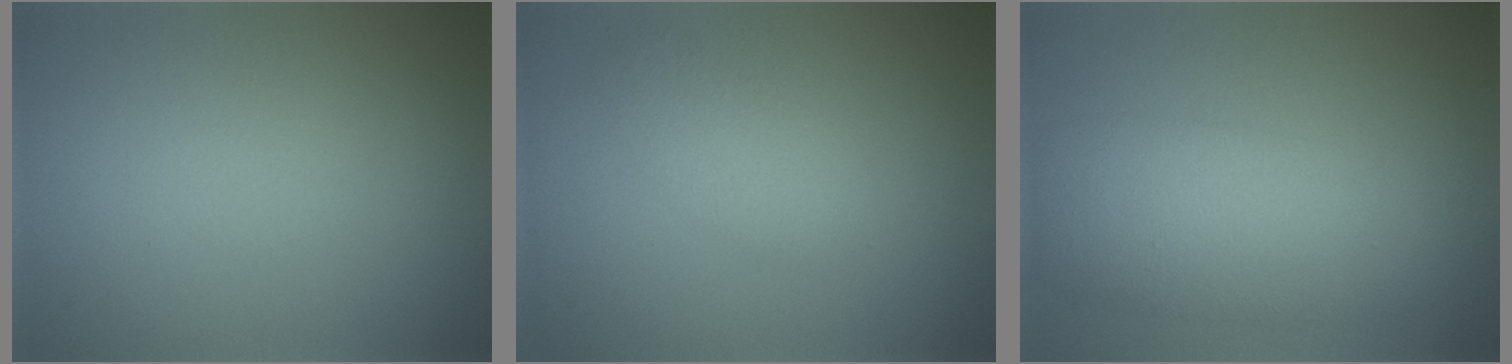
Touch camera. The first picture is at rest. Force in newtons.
{"total": 2.1, "press": 2.1, "slide": 0.1}
{"total": 6.5, "press": 6.5, "slide": 0.2}